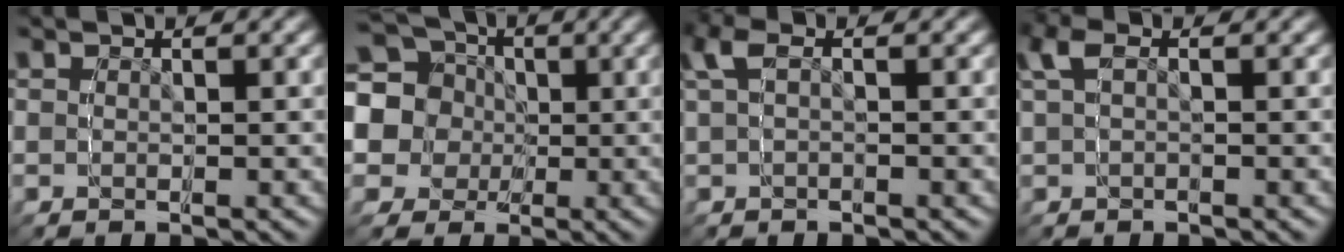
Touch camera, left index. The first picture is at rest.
{"total": 15.7, "force": [2.5, 13.8, 7.0], "torque": [-0.136, -0.023, 0.037]}
{"total": 1.6, "force": [-0.6, 0.1, 1.4], "torque": [-0.044, 0.001, 0.001]}
{"total": 1.5, "force": [-0.3, 0.4, 1.4], "torque": [-0.044, 0.000, 0.005]}